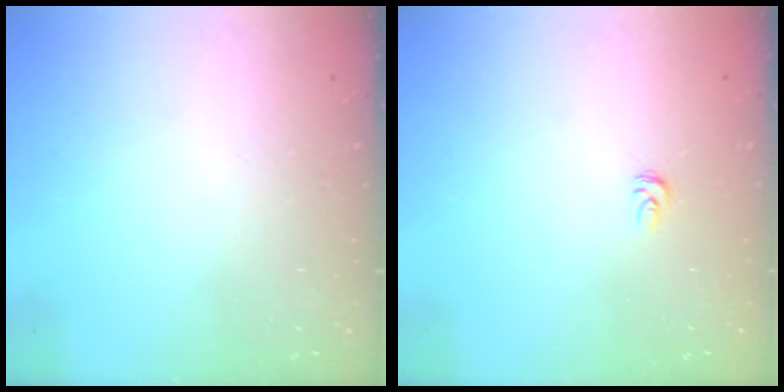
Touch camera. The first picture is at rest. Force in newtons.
{"total": 3.9, "press": 3.8, "slide": 0.4}